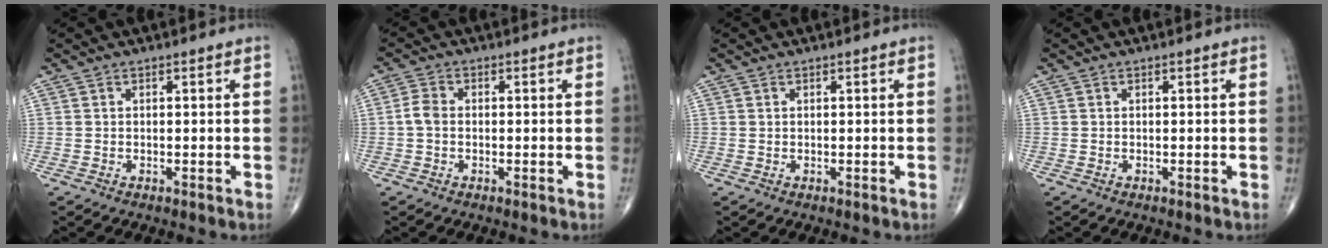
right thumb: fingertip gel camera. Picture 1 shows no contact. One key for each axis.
{"total": 2.8, "fx": -0.4, "fy": 1.9, "fz": 1.9, "tx": -0.038, "ty": 0.006, "tz": -0.014}
{"total": 0.0}
{"total": 0.0}